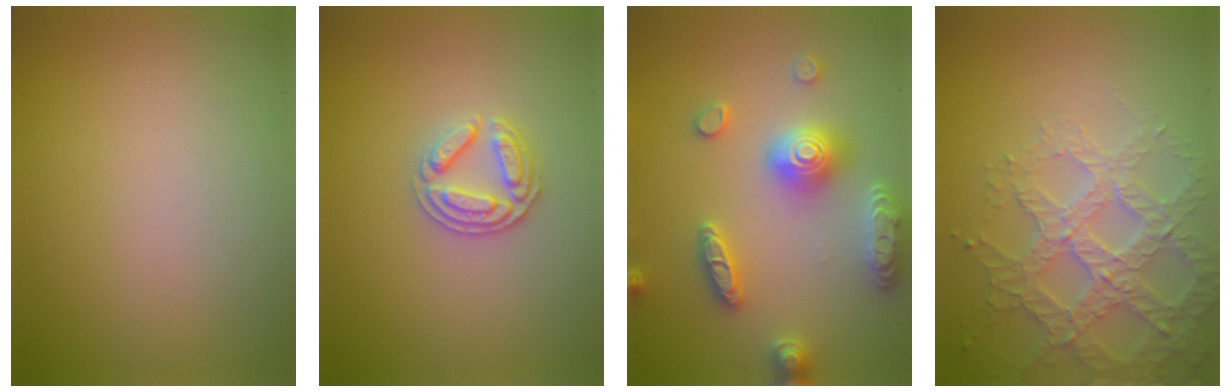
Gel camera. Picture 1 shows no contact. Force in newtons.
{"total": 2.6, "press": 2.5, "slide": 0.6}
{"total": 5.3, "press": 5.3, "slide": 0.8}
{"total": 4.3, "press": 4.1, "slide": 1.2}